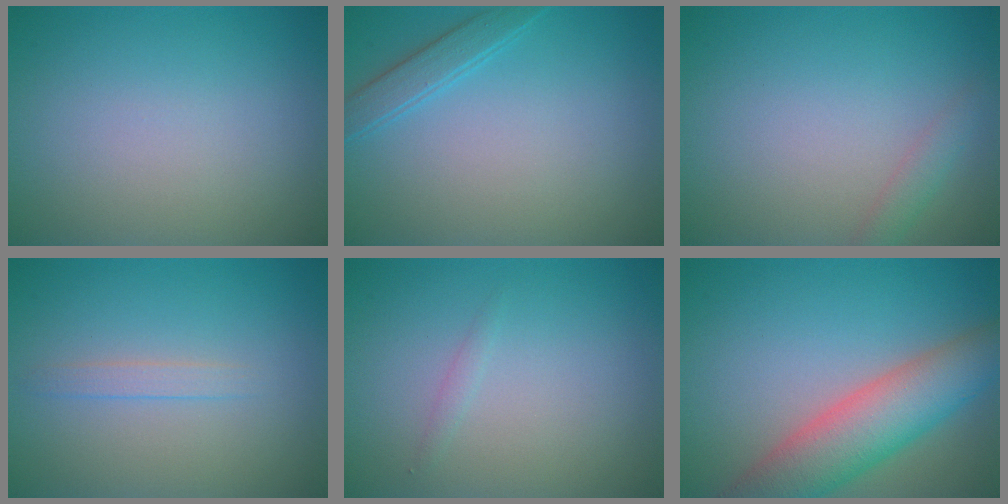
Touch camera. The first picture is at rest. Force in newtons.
{"total": 1.9, "press": 1.9, "slide": 0.1}
{"total": 1.4, "press": 1.4, "slide": 0.0}
{"total": 1.2, "press": 1.2, "slide": 0.1}
{"total": 0.6, "press": 0.6, "slide": 0.0}
{"total": 7.6, "press": 7.6, "slide": 0.5}